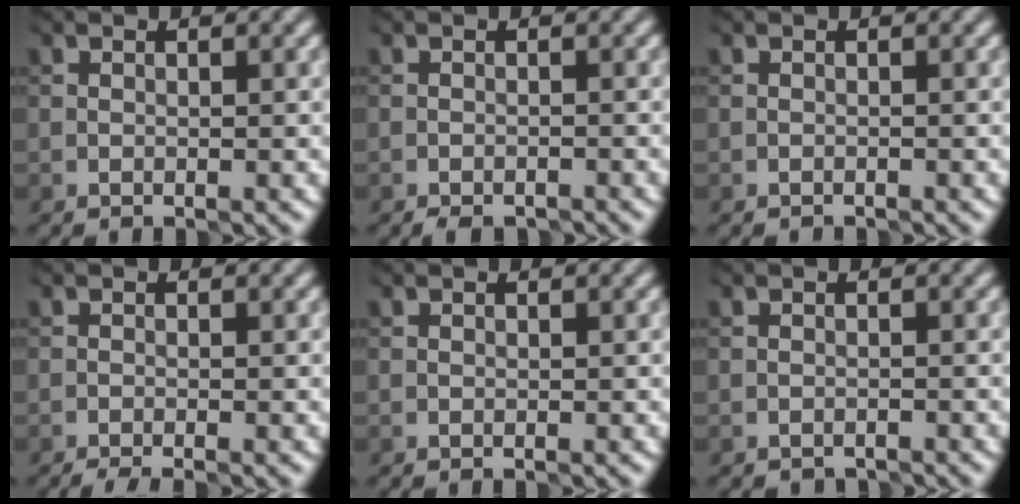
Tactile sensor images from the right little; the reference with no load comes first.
{"total": 2.0, "force": [-1.9, 0.6, 0.5], "torque": [-0.004, -0.001, -0.034]}
{"total": 0.6, "force": [-0.6, 0.0, -0.1], "torque": [0.001, 0.002, -0.012]}
{"total": 1.9, "force": [-1.7, -0.1, 1.0], "torque": [-0.027, -0.002, -0.034]}
{"total": 0.0}
{"total": 1.0, "force": [-1.0, 0.2, 0.0], "torque": [0.002, 0.001, -0.020]}